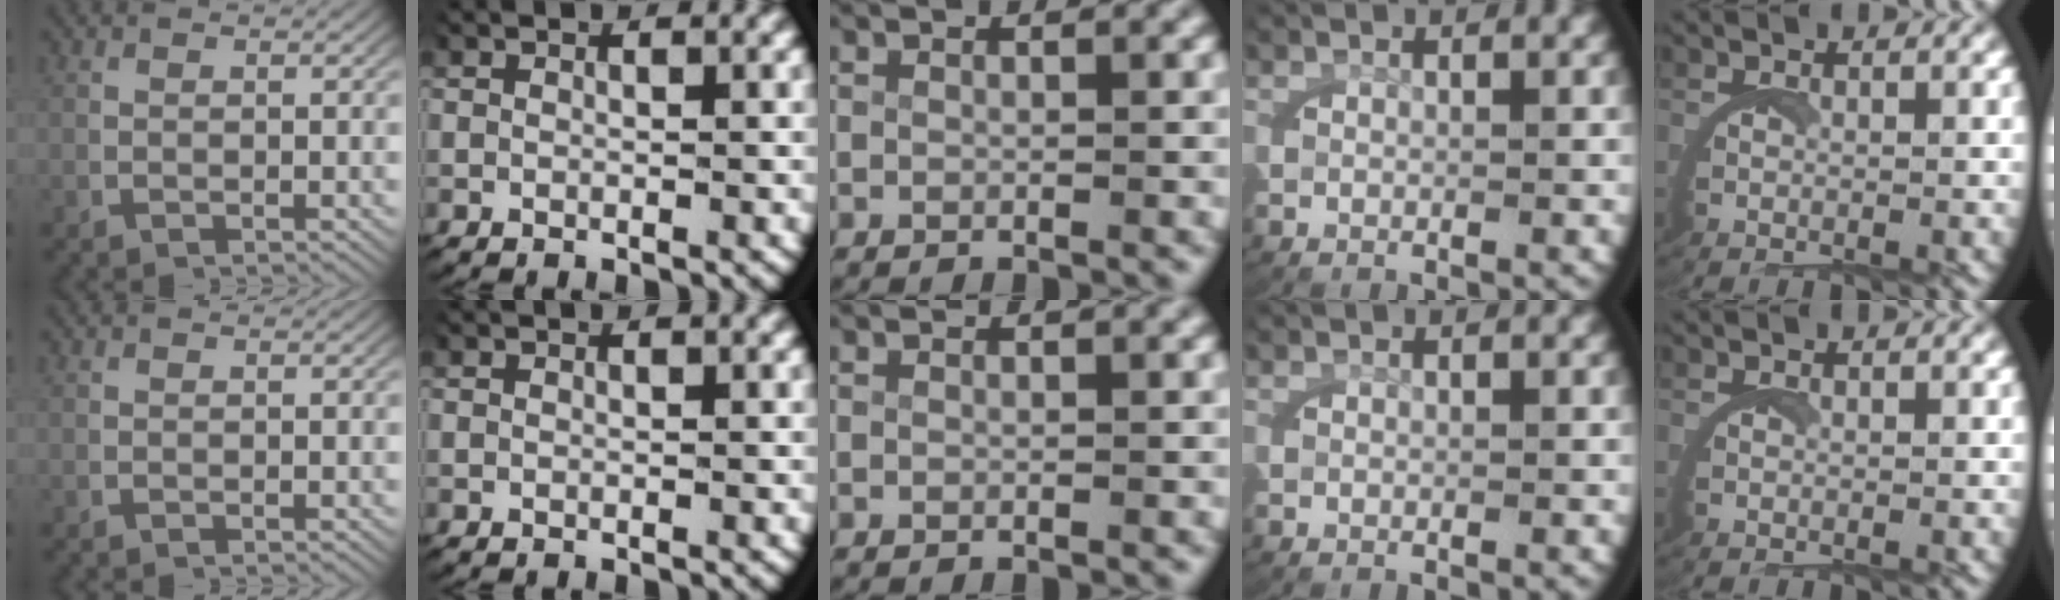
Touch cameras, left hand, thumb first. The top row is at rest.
{}